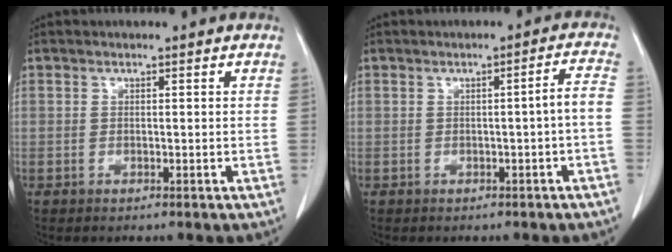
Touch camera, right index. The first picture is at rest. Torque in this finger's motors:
{"motor_torque": [0.55, -0.31, 0.26, 0.06]}